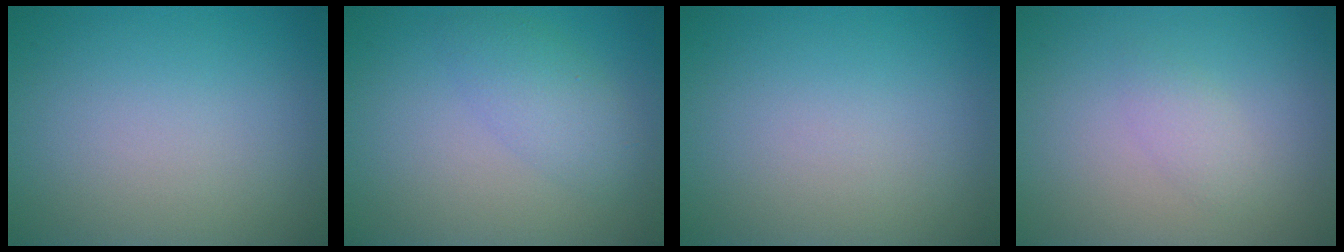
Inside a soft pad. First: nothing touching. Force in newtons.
{"total": 2.8, "press": 2.8, "slide": 0.1}
{"total": 0.0}
{"total": 1.3, "press": 1.3, "slide": 0.1}